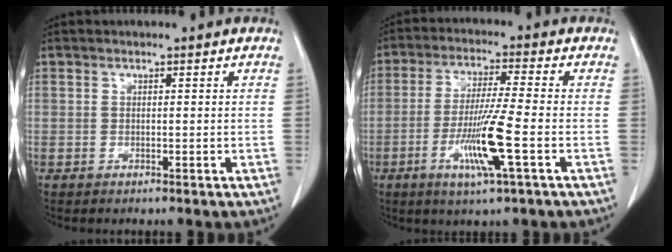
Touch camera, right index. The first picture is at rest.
{"total": 9.9, "force": [-3.2, -0.5, 9.4], "torque": [-0.184, -0.014, -0.060]}